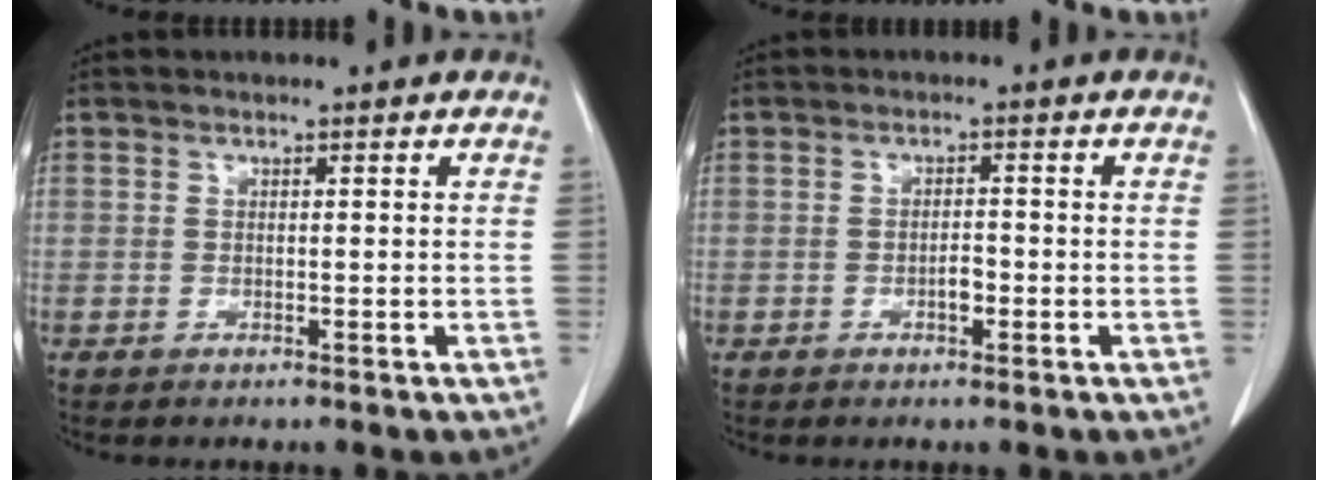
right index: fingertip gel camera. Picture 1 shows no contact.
{"total": 1.8, "force": [-0.7, 0.7, 1.5], "torque": [-0.025, 0.003, -0.013]}